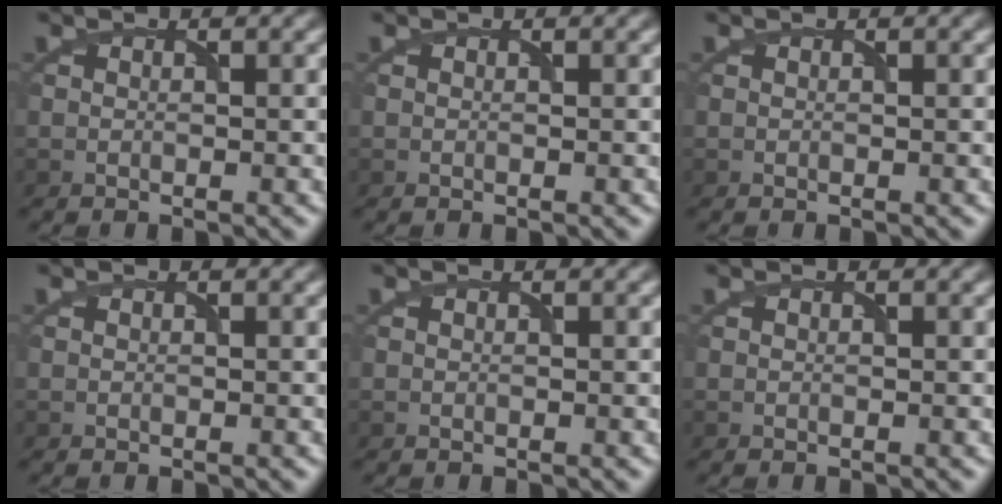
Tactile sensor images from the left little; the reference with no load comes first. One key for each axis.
{"total": 0.0}
{"total": 0.0}
{"total": 0.0}
{"total": 0.0}
{"total": 0.0}